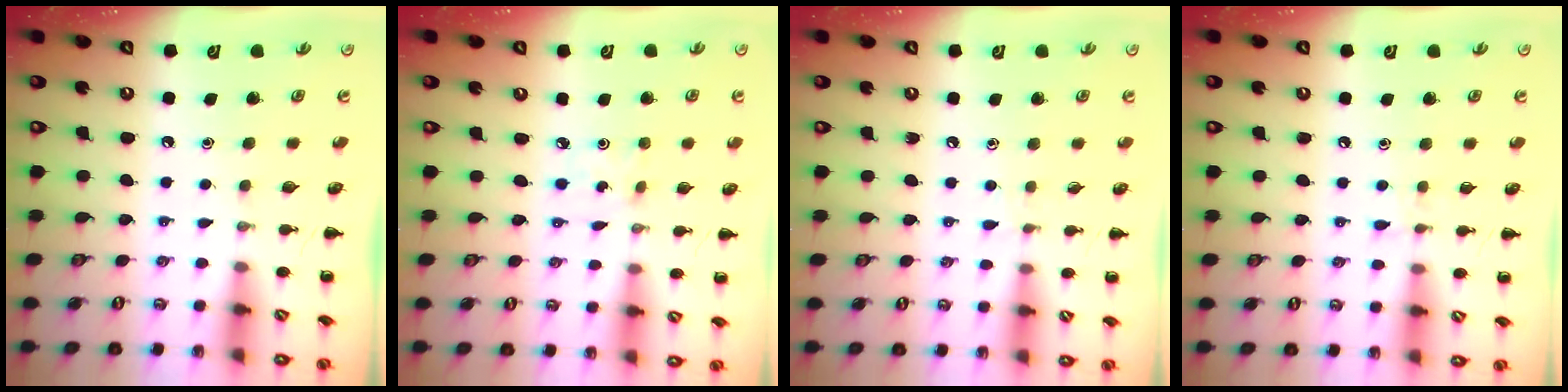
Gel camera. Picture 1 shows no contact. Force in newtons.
{"total": 1.2, "press": 1.1, "slide": 0.4}
{"total": 2.9, "press": 2.6, "slide": 1.2}
{"total": 3.9, "press": 3.7, "slide": 1.3}